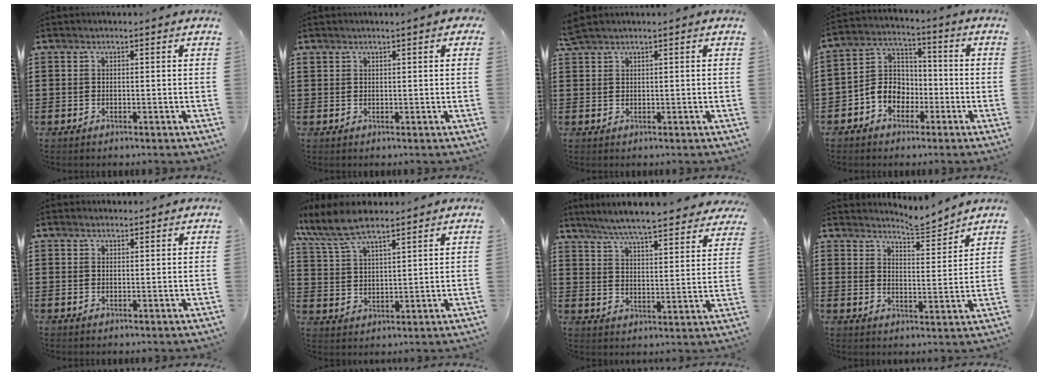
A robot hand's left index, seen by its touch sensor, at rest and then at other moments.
{"total": 0.9, "force": [0.8, 0.3, 0.3], "torque": [-0.008, 0.002, 0.015]}
{"total": 1.5, "force": [1.3, 0.2, 0.8], "torque": [-0.018, 0.002, 0.025]}
{"total": 6.4, "force": [-3.0, 5.1, 2.2], "torque": [-0.071, 0.009, -0.066]}
{"total": 1.1, "force": [1.0, 0.3, 0.1], "torque": [-0.004, 0.001, 0.020]}
{"total": 7.5, "force": [6.4, 1.5, 3.6], "torque": [-0.092, -0.016, 0.116]}
{"total": 6.4, "force": [6.1, -0.4, 2.1], "torque": [-0.067, -0.037, 0.105]}
{"total": 4.7, "force": [4.6, -0.2, 0.8], "torque": [-0.025, -0.029, 0.080]}